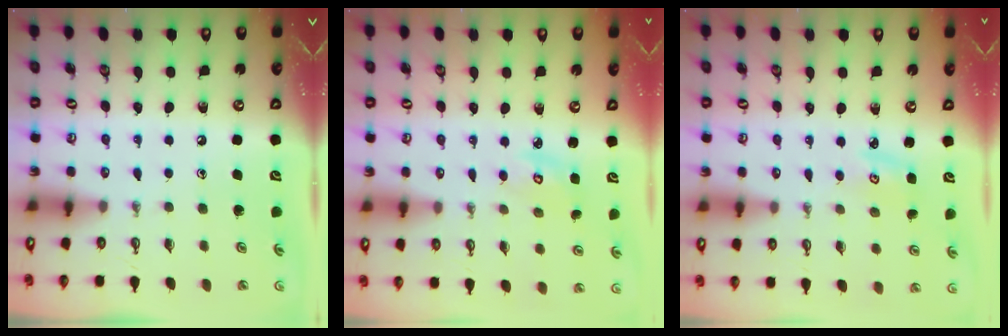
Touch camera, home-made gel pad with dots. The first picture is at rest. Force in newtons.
{"total": 3.0, "press": 3.0, "slide": 0.1}
{"total": 2.7, "press": 2.7, "slide": 0.4}